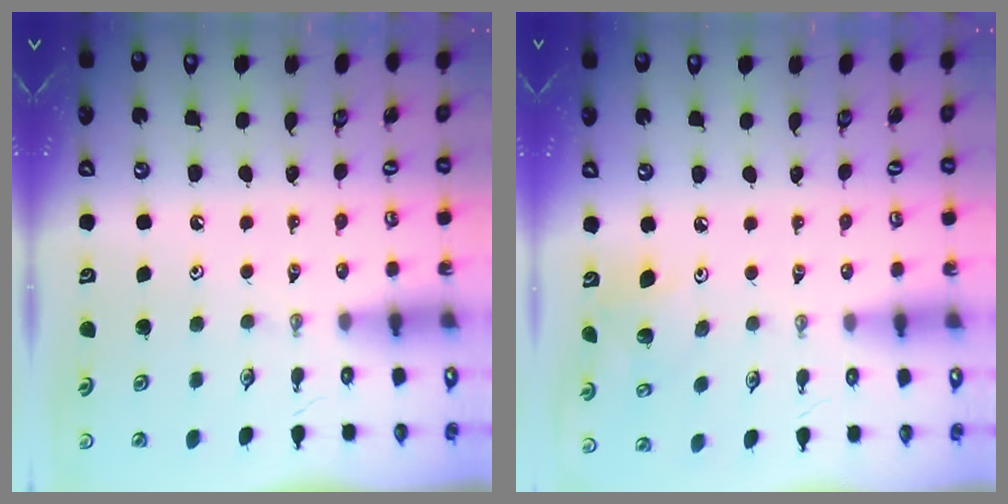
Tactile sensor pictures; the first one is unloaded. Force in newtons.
{"total": 7.4, "press": 7.0, "slide": 2.4}